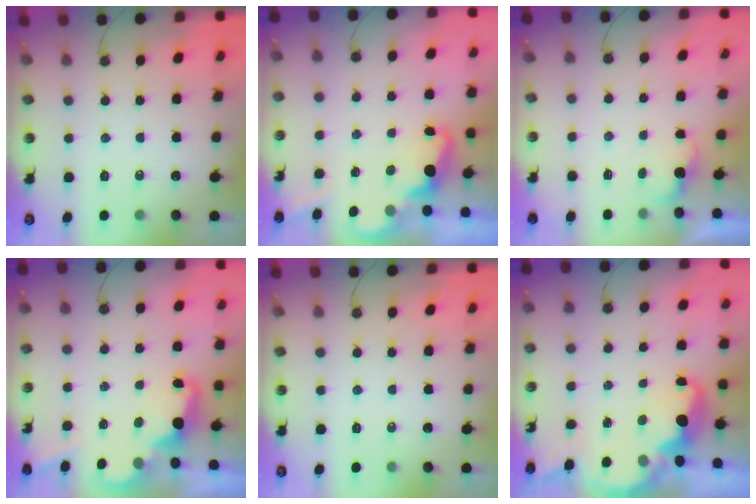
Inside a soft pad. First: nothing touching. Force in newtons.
{"total": 2.3, "press": 2.2, "slide": 0.5}
{"total": 1.8, "press": 1.6, "slide": 0.8}
{"total": 2.3, "press": 2.3, "slide": 0.5}
{"total": 0.0}
{"total": 4.8, "press": 4.8, "slide": 0.5}